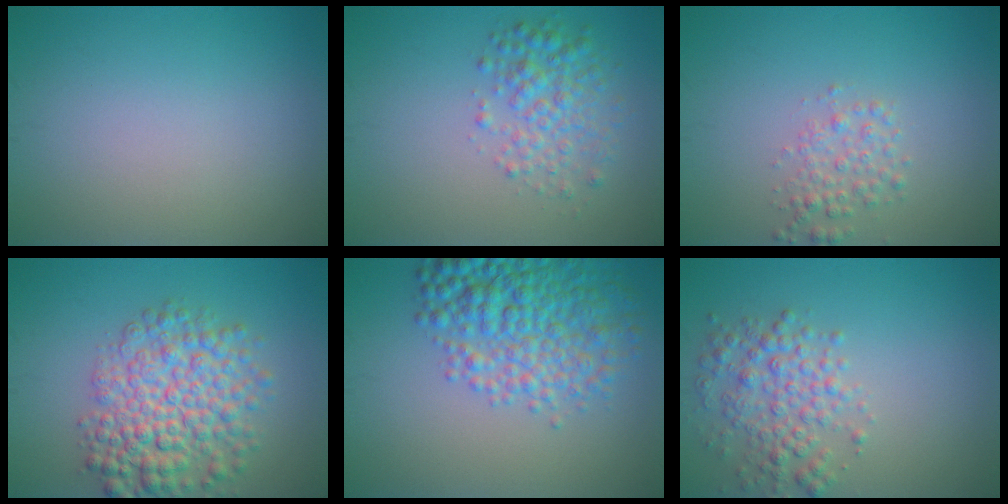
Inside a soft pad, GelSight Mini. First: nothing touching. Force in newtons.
{"total": 3.4, "press": 3.4, "slide": 0.1}
{"total": 2.1, "press": 2.1, "slide": 0.0}
{"total": 7.3, "press": 7.3, "slide": 0.2}
{"total": 6.8, "press": 6.8, "slide": 0.2}
{"total": 3.7, "press": 3.7, "slide": 0.1}